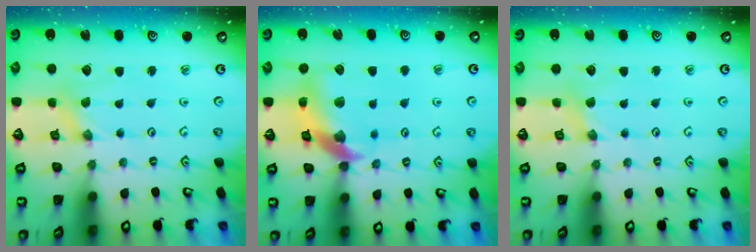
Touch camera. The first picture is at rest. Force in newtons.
{"total": 14.5, "press": 14.4, "slide": 2.0}
{"total": 1.8, "press": 1.7, "slide": 0.3}